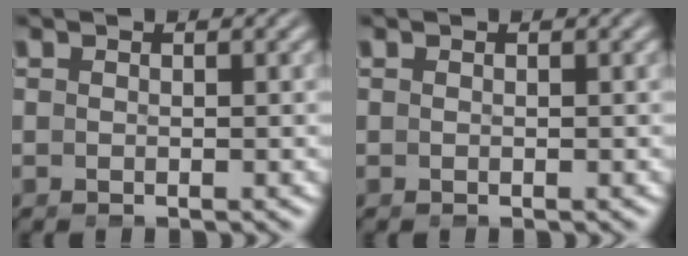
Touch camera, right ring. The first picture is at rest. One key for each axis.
{"total": 0.0}